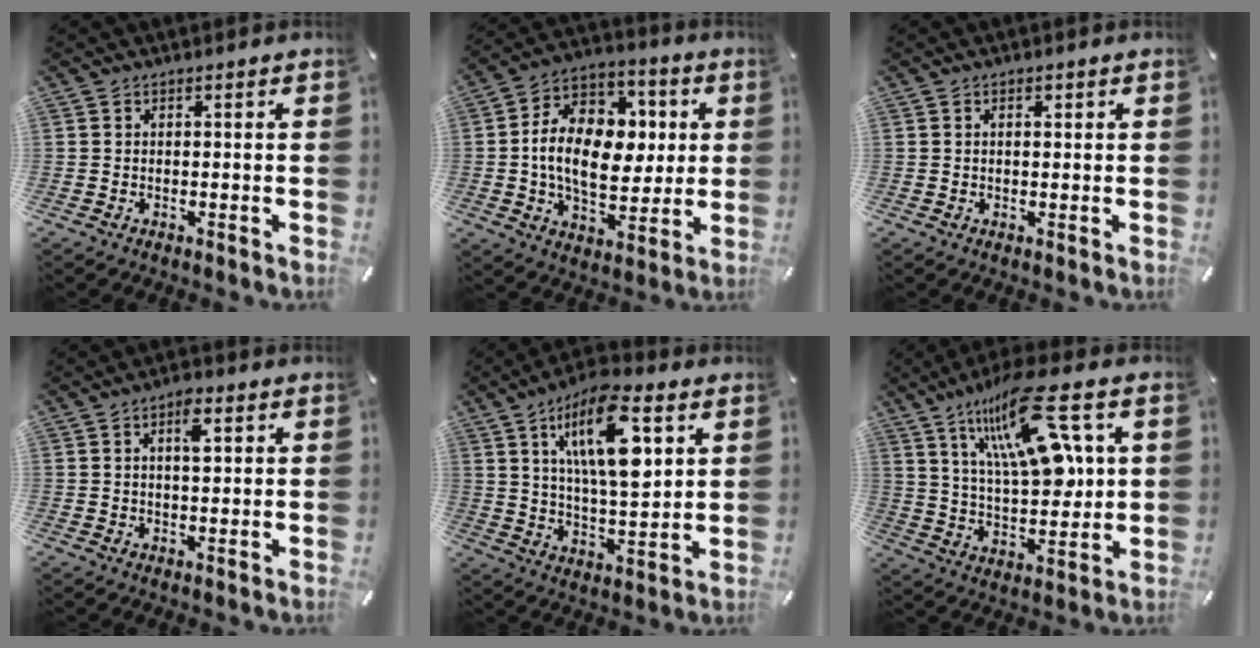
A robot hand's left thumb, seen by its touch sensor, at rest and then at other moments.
{"total": 16.7, "force": [0.5, 11.7, 11.9], "torque": [-0.224, 0.004, 0.010]}
{"total": 1.2, "force": [0.4, 0.7, 0.9], "torque": [-0.012, 0.002, 0.004]}
{"total": 4.9, "force": [1.5, 2.2, 4.1], "torque": [-0.054, -0.005, 0.017]}
{"total": 17.4, "force": [8.0, 6.9, 13.8], "torque": [-0.241, -0.016, 0.130]}
{"total": 21.7, "force": [10.5, 8.9, 16.9], "torque": [-0.281, -0.040, 0.165]}